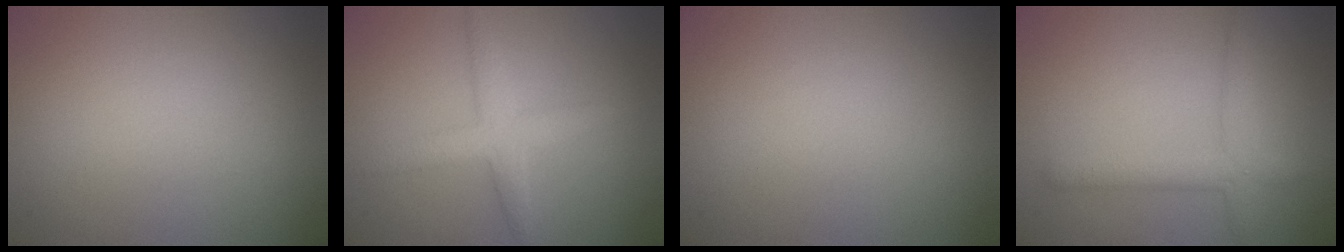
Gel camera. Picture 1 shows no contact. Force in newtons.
{"total": 3.2, "press": 3.2, "slide": 0.1}
{"total": 0.0}
{"total": 2.7, "press": 2.7, "slide": 0.2}